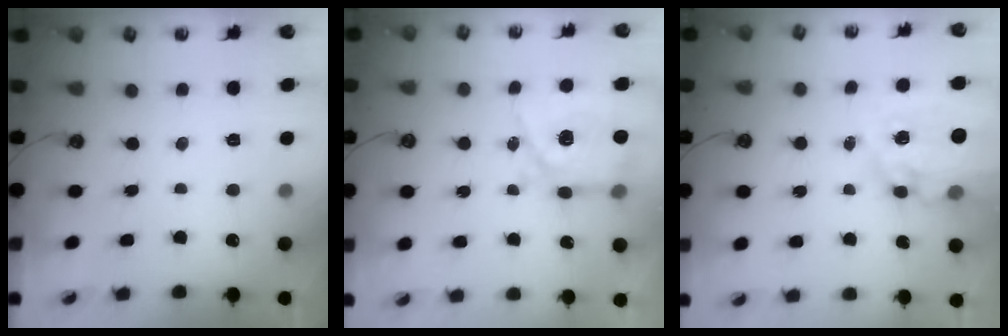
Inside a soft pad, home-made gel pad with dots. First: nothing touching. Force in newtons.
{"total": 8.9, "press": 8.9, "slide": 0.8}
{"total": 15.1, "press": 15.0, "slide": 1.4}